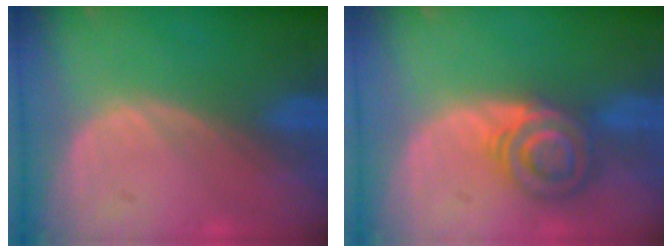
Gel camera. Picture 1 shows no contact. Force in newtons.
{"total": 5.9, "press": 5.8, "slide": 0.8}